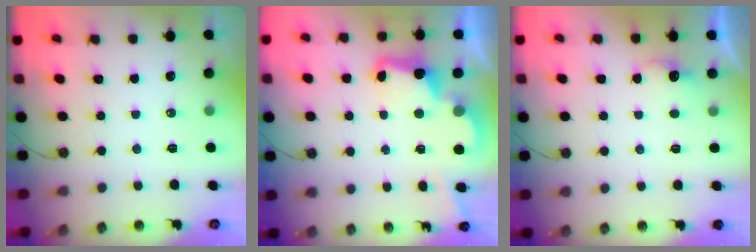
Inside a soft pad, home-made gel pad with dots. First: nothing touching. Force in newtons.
{"total": 3.7, "press": 3.7, "slide": 0.7}
{"total": 3.9, "press": 3.9, "slide": 0.8}